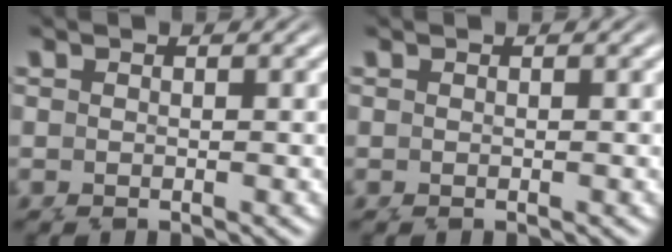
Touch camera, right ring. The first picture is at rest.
{"total": 0.0}